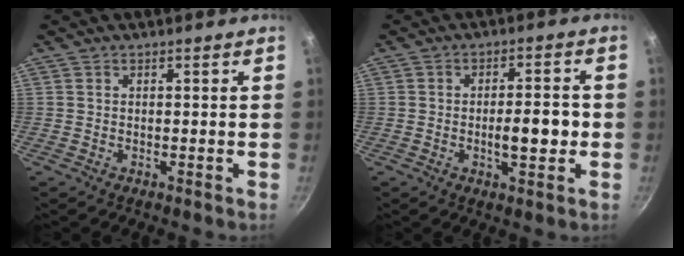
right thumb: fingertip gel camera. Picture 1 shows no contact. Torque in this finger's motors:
{"motor_torque": [0.18, 0.81, 0.90, 0.00, 0.03]}